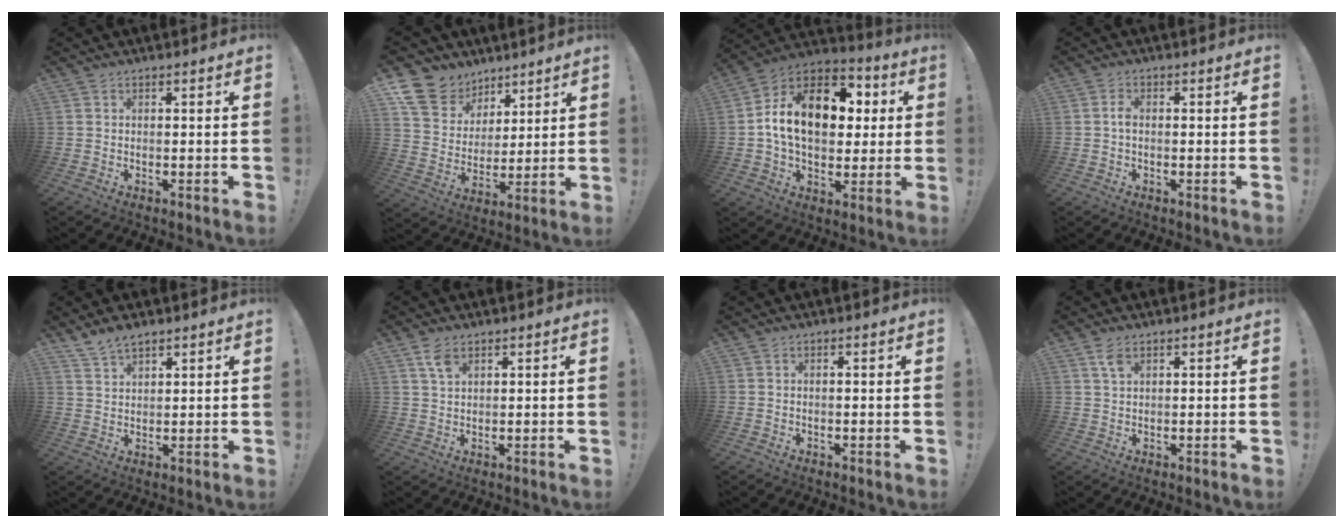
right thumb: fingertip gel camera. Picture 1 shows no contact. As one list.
[{"total": 14.4, "force": [9.2, 10.2, 4.2], "torque": [-0.085, -0.055, 0.184]}, {"total": 19.1, "force": [3.0, 13.0, 13.7], "torque": [-0.217, 0.005, 0.056]}, {"total": 2.0, "force": [-0.5, 1.1, 1.6], "torque": [-0.029, 0.007, -0.011]}, {"total": 5.1, "force": [4.1, 2.0, 2.2], "torque": [-0.043, -0.021, 0.078]}, {"total": 4.3, "force": [2.5, 2.2, 2.8], "torque": [-0.051, -0.005, 0.046]}, {"total": 0.5, "force": [0.1, -0.5, 0.2], "torque": [0.001, -0.003, 0.002]}, {"total": 3.4, "force": [1.8, 1.6, 2.4], "torque": [-0.044, -0.003, 0.031]}]